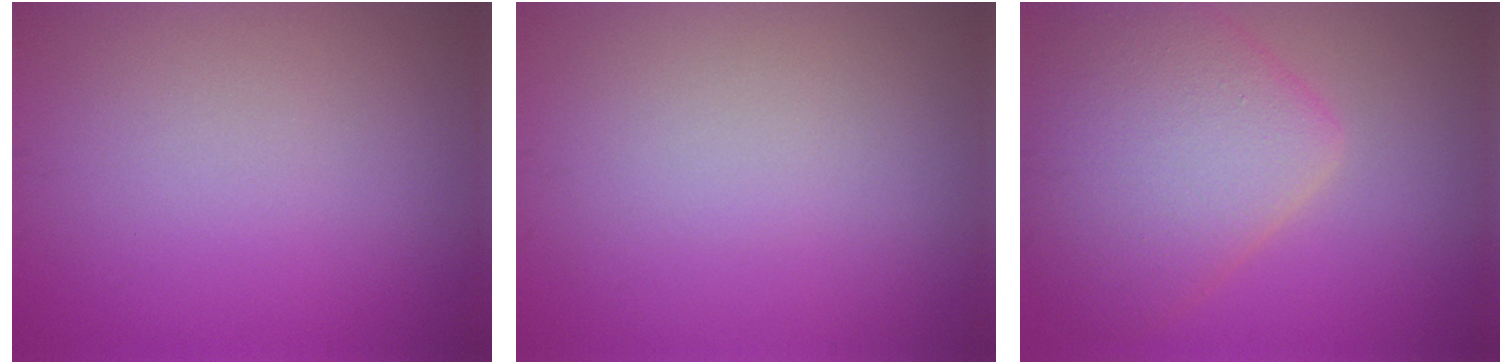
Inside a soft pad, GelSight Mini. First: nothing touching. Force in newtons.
{"total": 0.0}
{"total": 7.8, "press": 7.8, "slide": 0.6}